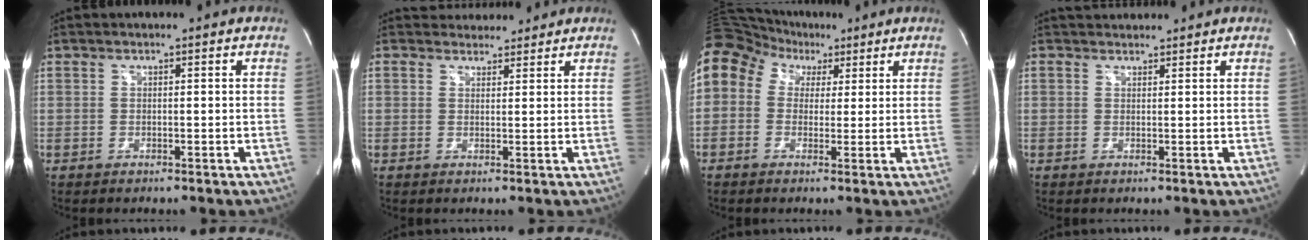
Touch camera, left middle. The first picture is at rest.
{"total": 4.3, "force": [4.0, 1.4, 0.2], "torque": [-0.001, 0.015, 0.056]}
{"total": 9.1, "force": [3.7, 7.7, 3.4], "torque": [-0.076, 0.058, 0.063]}
{"total": 3.1, "force": [3.0, 0.6, 0.4], "torque": [-0.007, 0.029, 0.050]}